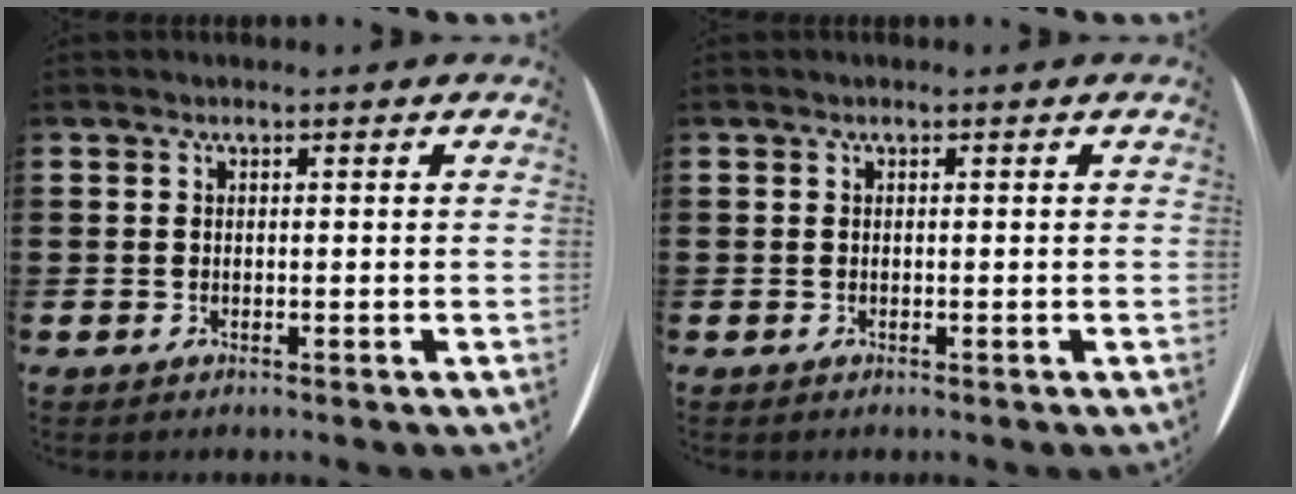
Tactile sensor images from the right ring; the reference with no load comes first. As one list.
[{"total": 0.0}]